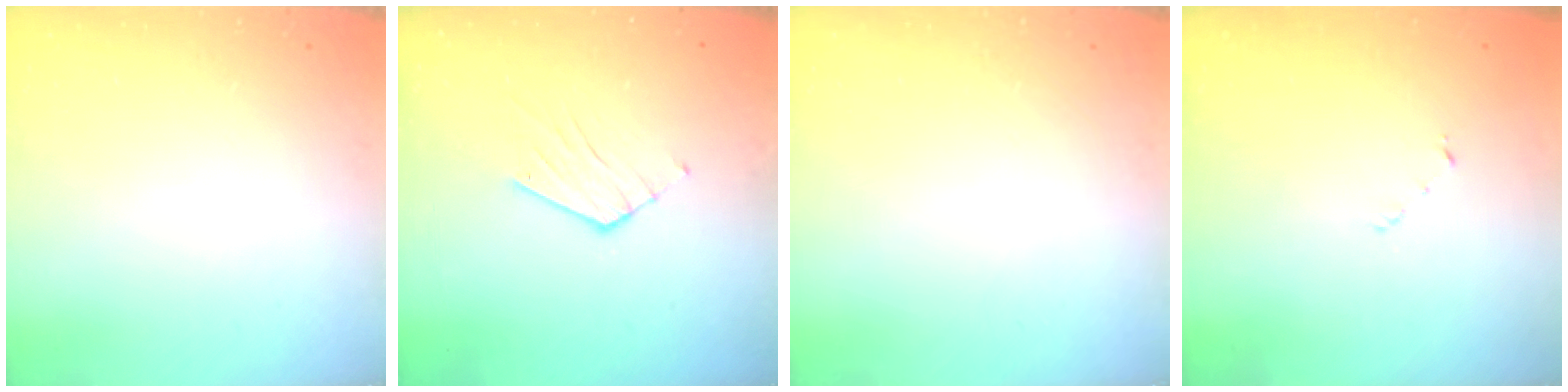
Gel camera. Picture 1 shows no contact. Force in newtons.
{"total": 7.2, "press": 7.2, "slide": 0.4}
{"total": 0.0}
{"total": 2.9, "press": 2.9, "slide": 0.2}